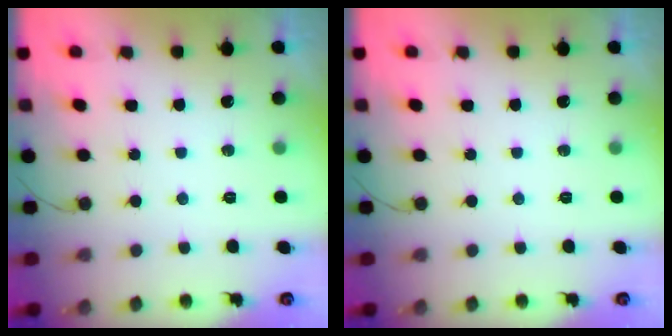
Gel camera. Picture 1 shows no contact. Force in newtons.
{"total": 0.0}